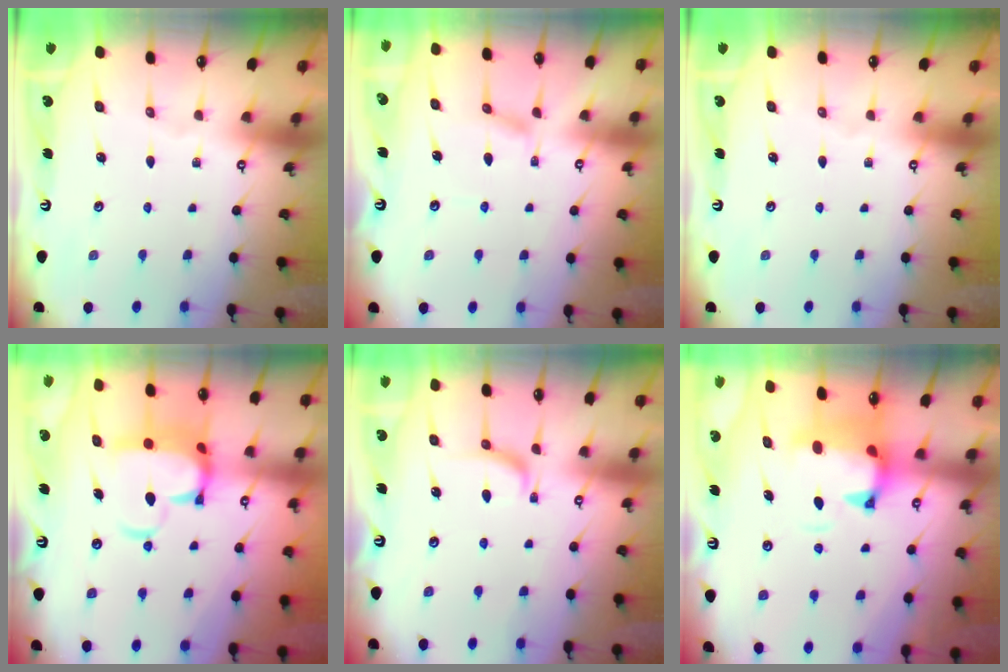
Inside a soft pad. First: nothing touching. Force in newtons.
{"total": 2.3, "press": 2.3, "slide": 0.5}
{"total": 0.0}
{"total": 8.4, "press": 8.1, "slide": 2.1}
{"total": 2.7, "press": 2.6, "slide": 0.5}
{"total": 1.7, "press": 1.2, "slide": 1.2}